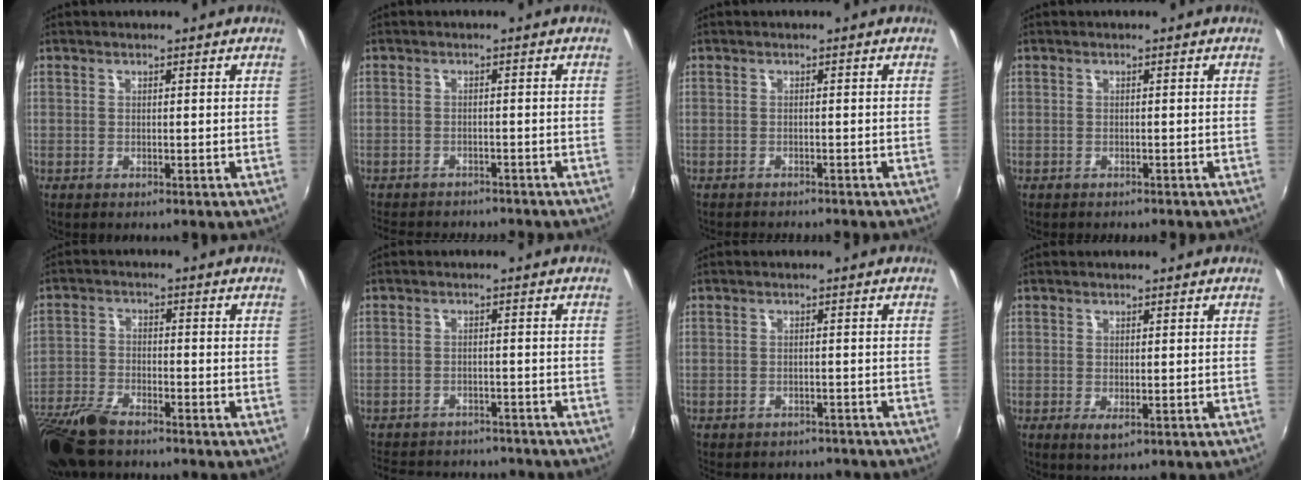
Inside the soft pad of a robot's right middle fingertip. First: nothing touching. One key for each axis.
{"total": 9.2, "fx": -8.1, "fy": 3.0, "fz": 3.0, "tx": -0.077, "ty": -0.011, "tz": -0.120}
{"total": 3.9, "fx": -3.7, "fy": 0.3, "fz": 1.2, "tx": -0.032, "ty": -0.014, "tz": -0.059}
{"total": 1.5, "fx": -1.3, "fy": 0.4, "fz": 0.4, "tx": -0.012, "ty": -0.007, "tz": -0.017}
{"total": 11.2, "fx": -8.8, "fy": 3.7, "fz": 5.9, "tx": -0.147, "ty": -0.024, "tz": -0.176}
{"total": 14.7, "fx": -12.8, "fy": 5.4, "fz": 5.0, "tx": -0.120, "ty": 0.013, "tz": -0.175}
{"total": 8.2, "fx": -7.3, "fy": 2.8, "fz": 2.4, "tx": -0.058, "ty": -0.014, "tz": -0.097}
{"total": 1.8, "fx": -0.2, "fy": 0.5, "fz": 1.7, "tx": -0.030, "ty": -0.006, "tz": -0.001}